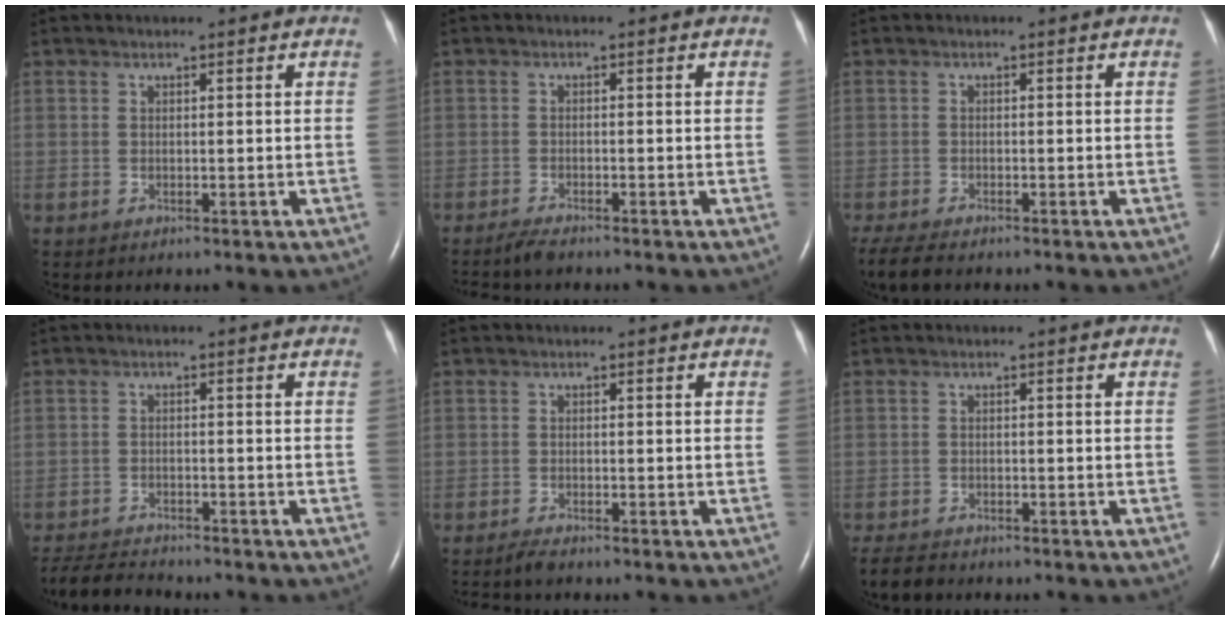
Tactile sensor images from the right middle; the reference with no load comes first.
{"total": 2.5, "force": [-2.3, 0.2, 1.0], "torque": [-0.026, -0.009, -0.039]}
{"total": 5.4, "force": [-4.5, 1.3, 2.8], "torque": [-0.060, -0.016, -0.074]}
{"total": 6.4, "force": [-6.3, 0.5, 1.4], "torque": [-0.023, -0.021, -0.107]}
{"total": 1.7, "force": [-1.6, 0.1, 0.6], "torque": [-0.020, -0.006, -0.028]}
{"total": 3.7, "force": [-3.4, 1.1, 1.1], "torque": [-0.022, -0.011, -0.055]}